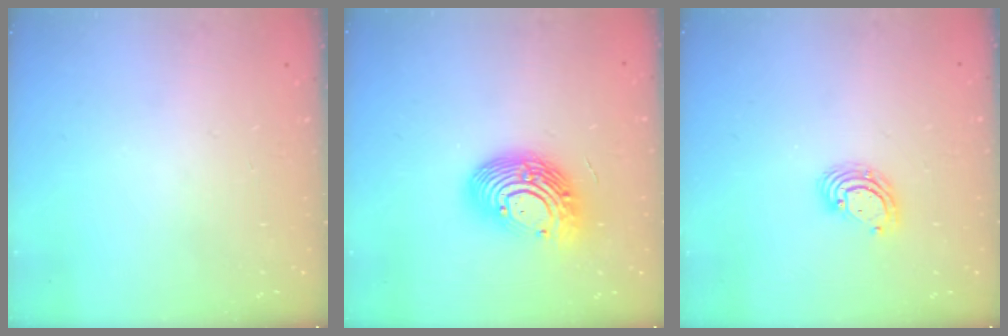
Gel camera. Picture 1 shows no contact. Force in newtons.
{"total": 15.1, "press": 15.1, "slide": 1.4}
{"total": 5.2, "press": 5.2, "slide": 0.3}